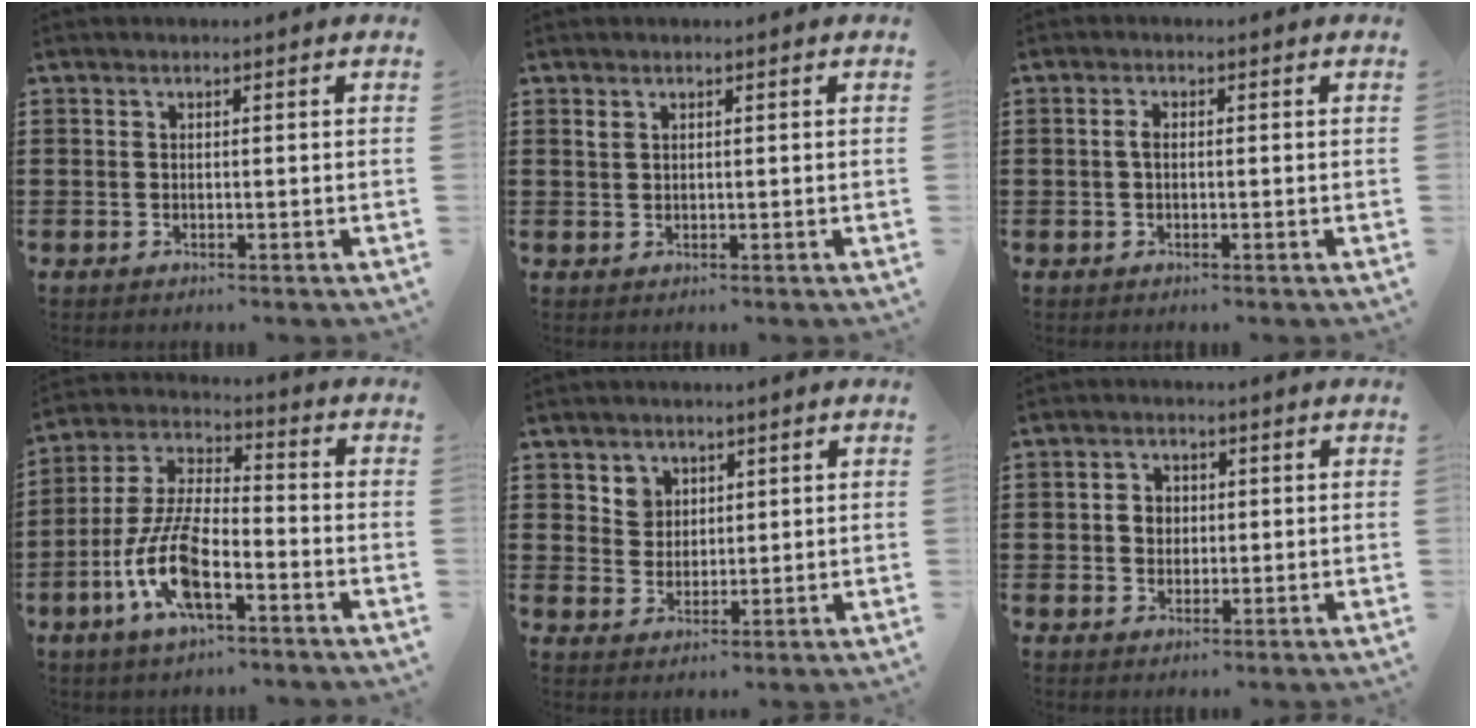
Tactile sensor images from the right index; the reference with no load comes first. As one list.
[{"total": 1.1, "force": [0.6, 0.7, 0.5], "torque": [-0.013, 0.004, 0.011]}, {"total": 1.6, "force": [-0.1, 0.7, 1.4], "torque": [-0.028, 0.002, -0.002]}, {"total": 10.6, "force": [-4.6, 4.0, 8.7], "torque": [-0.203, -0.003, -0.090]}, {"total": 3.8, "force": [2.2, 3.0, 0.4], "torque": [-0.014, 0.009, 0.040]}, {"total": 2.6, "force": [0.0, 2.4, 1.0], "torque": [-0.028, 0.010, -0.004]}]